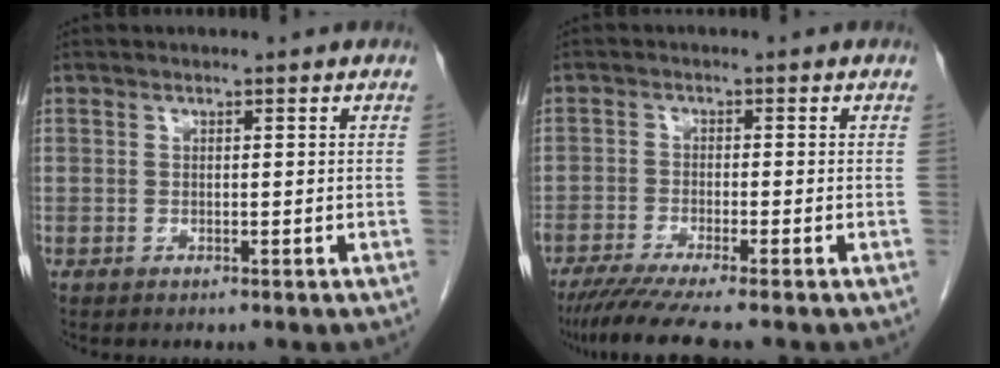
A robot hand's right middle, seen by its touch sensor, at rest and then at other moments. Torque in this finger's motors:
{"motor_torque": [1.18, -0.96, 0.42, 0.12]}